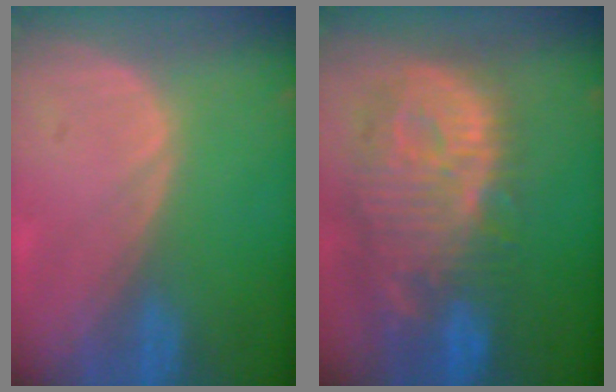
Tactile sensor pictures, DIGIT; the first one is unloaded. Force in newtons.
{"total": 13.6, "press": 11.8, "slide": 6.6}